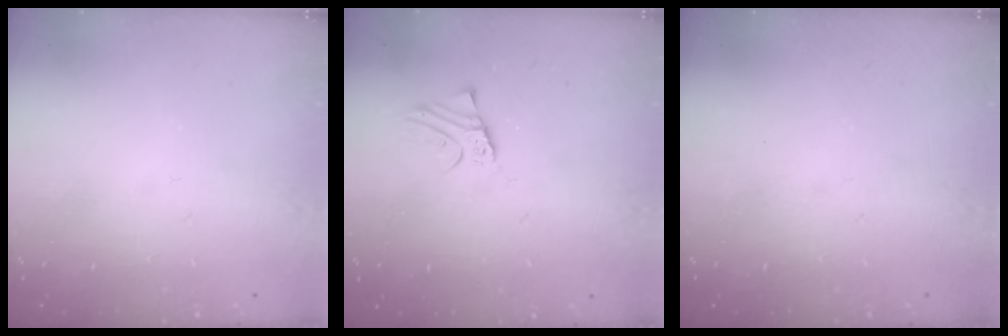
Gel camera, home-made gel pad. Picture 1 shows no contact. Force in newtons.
{"total": 1.9, "press": 1.9, "slide": 0.1}
{"total": 0.0}